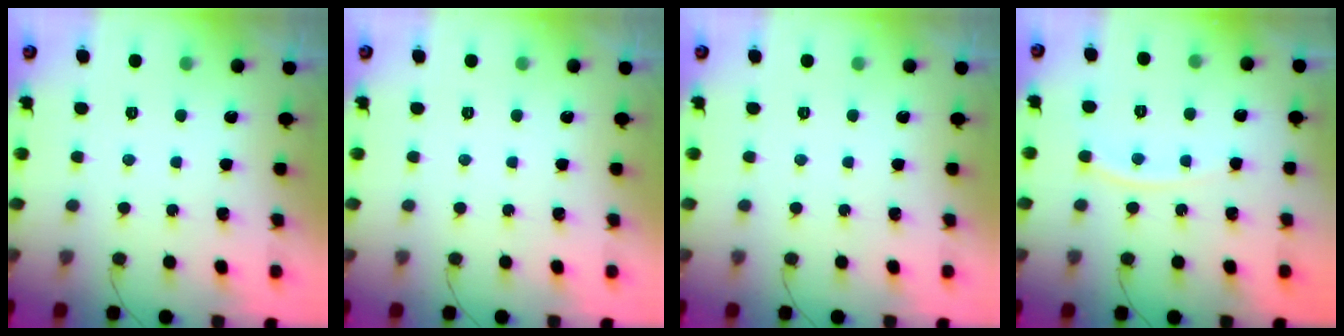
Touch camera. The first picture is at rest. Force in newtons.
{"total": 0.0}
{"total": 0.0}
{"total": 8.0, "press": 7.9, "slide": 1.1}